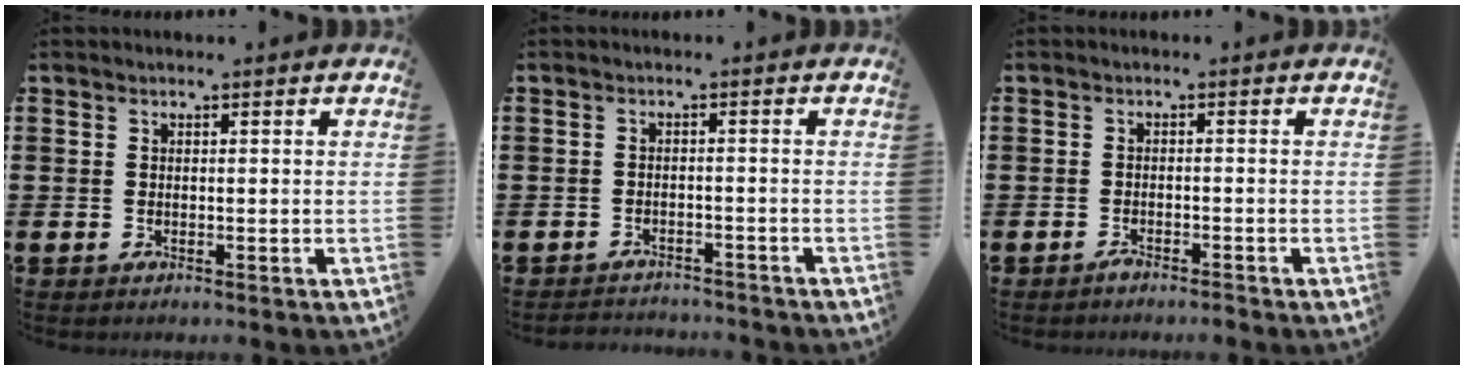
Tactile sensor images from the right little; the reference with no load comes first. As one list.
[{"total": 1.8, "force": [-1.8, 0.0, -0.2], "torque": [-0.003, 0.004, -0.040]}, {"total": 1.2, "force": [-1.1, 0.0, 0.4], "torque": [-0.010, -0.001, -0.022]}]